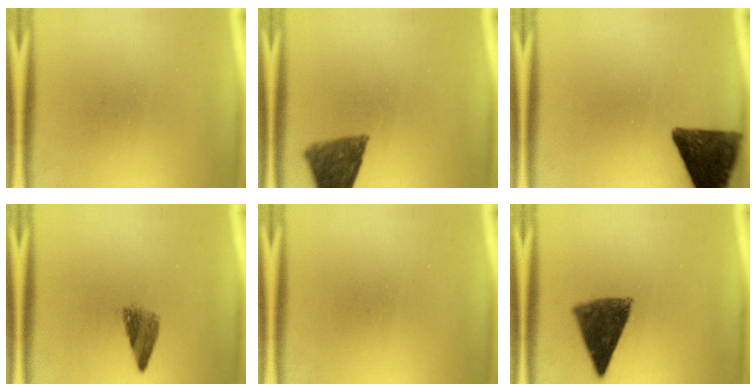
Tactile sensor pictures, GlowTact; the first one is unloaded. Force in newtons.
{"total": 9.4}
{"total": 13.0}
{"total": 3.5}
{"total": 0.0}
{"total": 9.3}